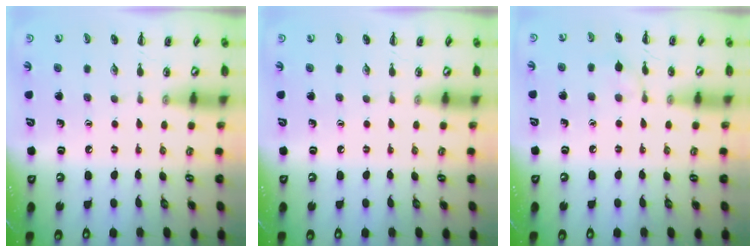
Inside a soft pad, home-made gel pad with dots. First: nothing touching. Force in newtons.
{"total": 0.0}
{"total": 5.2, "press": 4.8, "slide": 2.0}